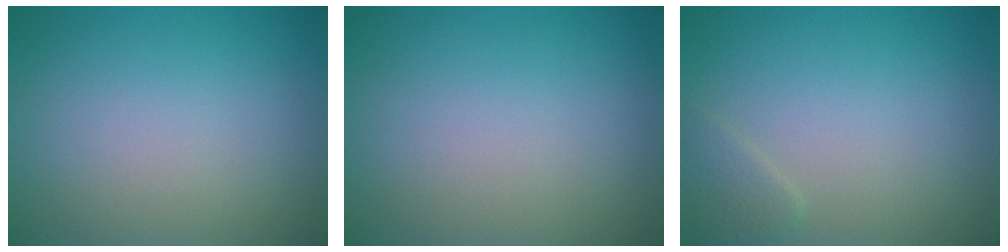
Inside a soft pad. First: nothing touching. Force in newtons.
{"total": 0.0}
{"total": 1.2, "press": 1.2, "slide": 0.0}